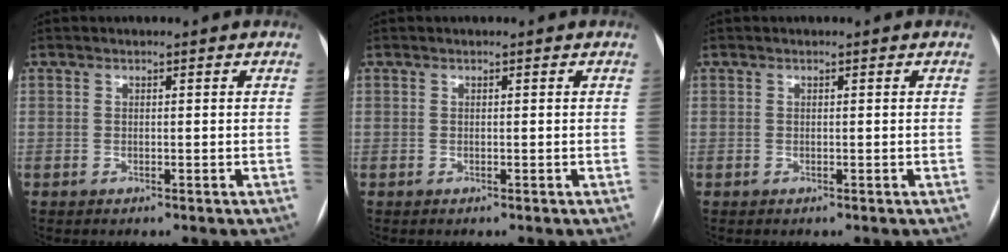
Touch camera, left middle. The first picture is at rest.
{"total": 0.0}
{"total": 0.0}